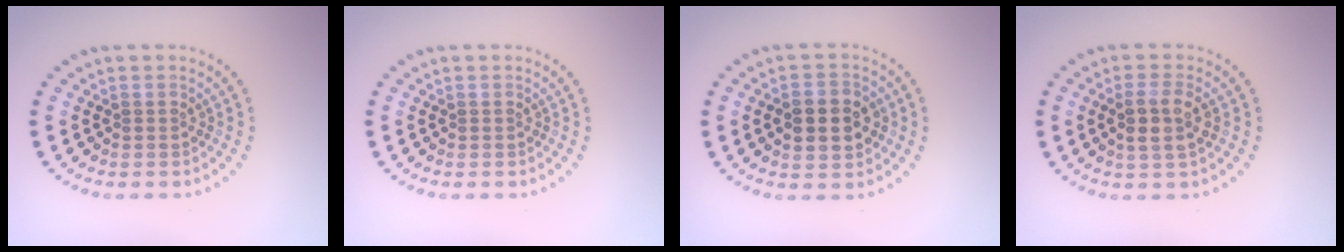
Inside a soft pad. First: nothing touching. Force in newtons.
{"total": 0.0}
{"total": 4.5, "press": 4.5, "slide": 0.2}
{"total": 2.6, "press": 2.4, "slide": 0.9}